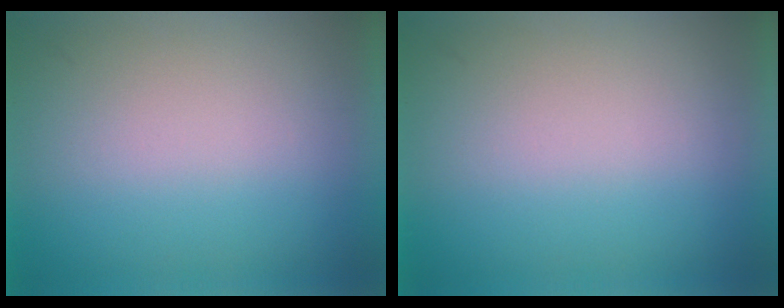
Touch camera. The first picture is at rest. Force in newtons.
{"total": 1.5}